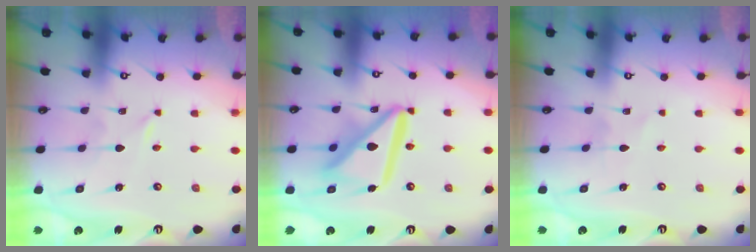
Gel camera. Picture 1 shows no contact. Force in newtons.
{"total": 16.0, "press": 15.9, "slide": 1.7}
{"total": 2.4, "press": 2.4, "slide": 0.2}